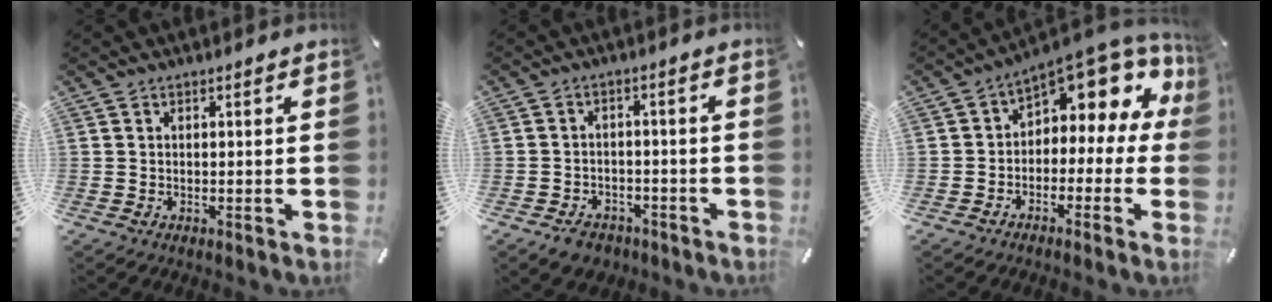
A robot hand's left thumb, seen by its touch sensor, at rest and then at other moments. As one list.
[{"total": 4.2, "force": [-3.0, 2.8, 1.1], "torque": [-0.020, 0.017, -0.055]}, {"total": 8.0, "force": [5.2, 4.5, 4.1], "torque": [-0.060, -0.055, 0.085]}]